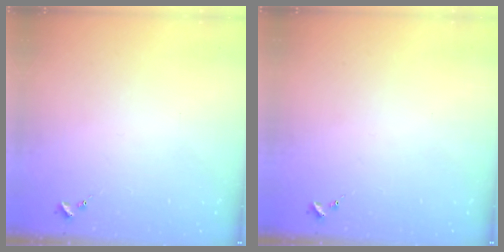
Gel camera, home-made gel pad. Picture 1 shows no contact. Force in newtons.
{"total": 0.0}